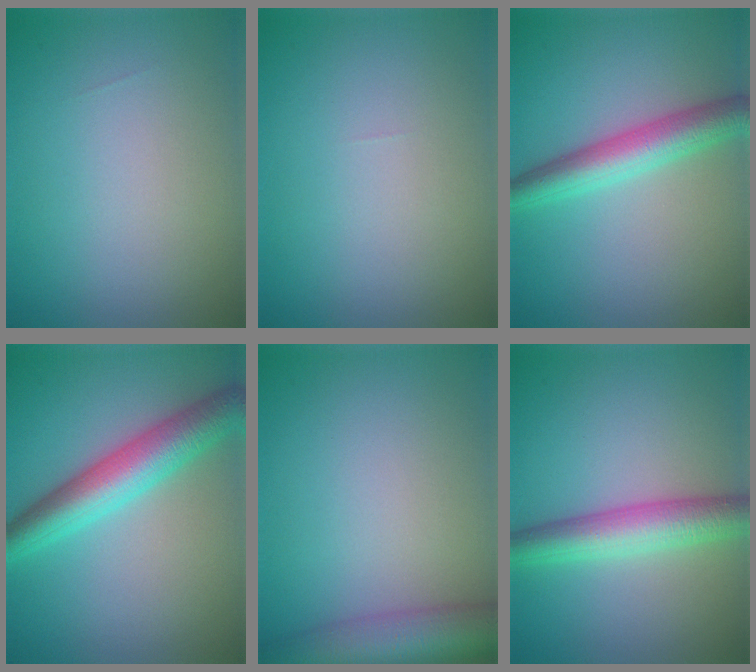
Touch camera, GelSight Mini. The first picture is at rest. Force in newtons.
{"total": 0.0}
{"total": 4.7, "press": 4.7, "slide": 0.0}
{"total": 6.1, "press": 6.1, "slide": 0.1}
{"total": 7.2, "press": 7.2, "slide": 0.4}
{"total": 4.9, "press": 4.9, "slide": 0.1}